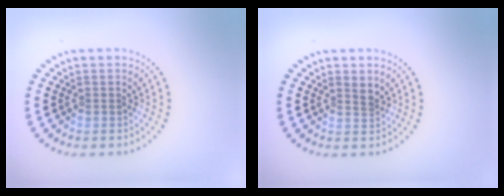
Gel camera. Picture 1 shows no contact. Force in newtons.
{"total": 1.5, "press": 1.2, "slide": 0.9}